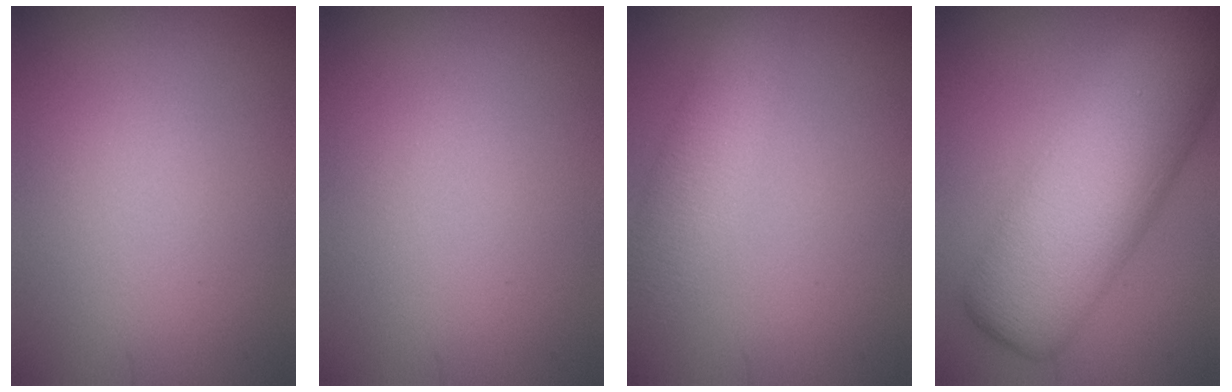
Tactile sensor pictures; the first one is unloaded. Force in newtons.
{"total": 0.0}
{"total": 4.7, "press": 4.7, "slide": 0.3}
{"total": 11.5, "press": 11.5, "slide": 0.1}